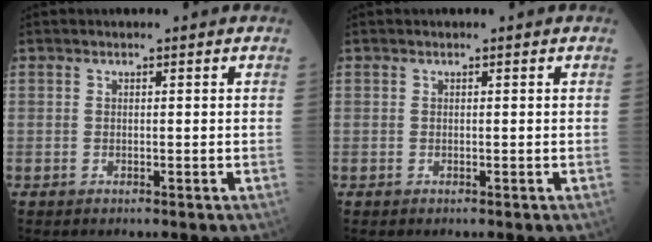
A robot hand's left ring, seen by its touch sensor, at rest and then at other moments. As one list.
[{"total": 0.0}]